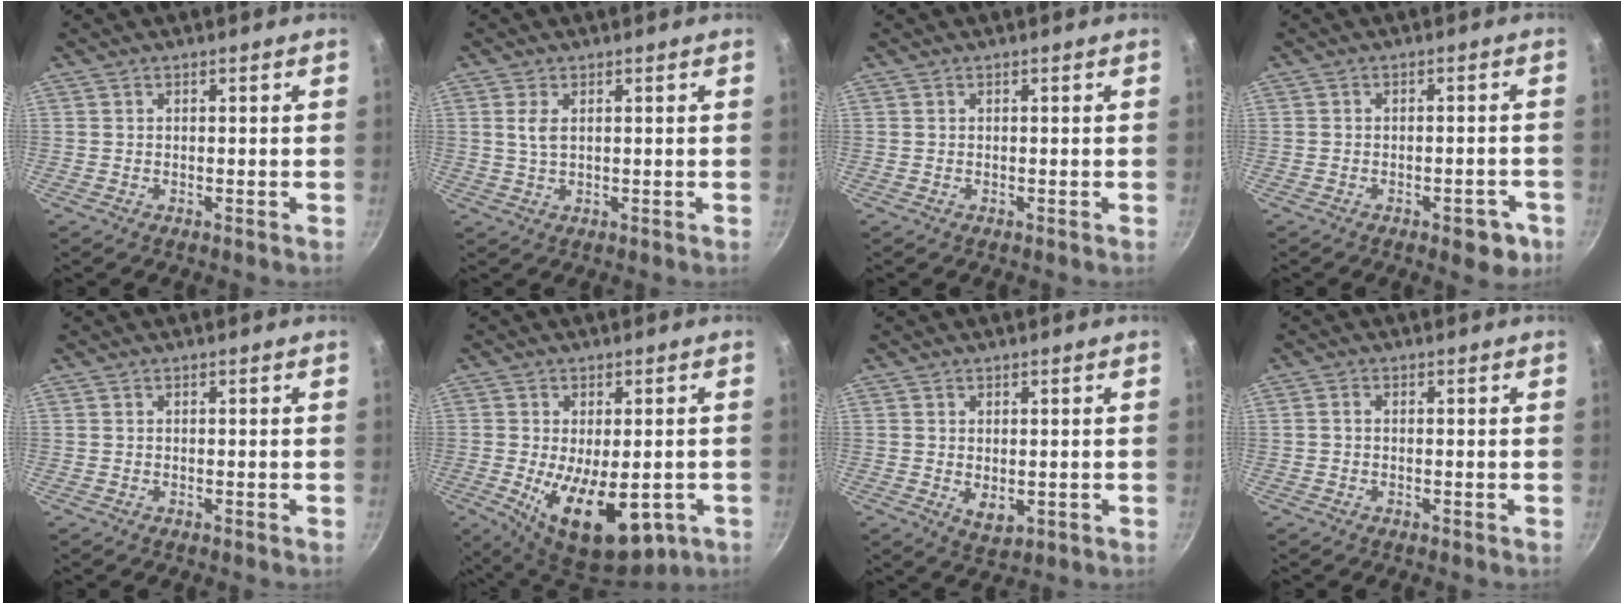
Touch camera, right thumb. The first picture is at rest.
{"total": 2.8, "force": [0.8, 1.3, 2.3], "torque": [-0.047, -0.004, 0.018]}
{"total": 0.0}
{"total": 5.6, "force": [-2.8, 2.9, 3.9], "torque": [-0.027, 0.024, -0.025]}
{"total": 0.0}
{"total": 16.4, "force": [-4.4, 8.3, 13.5], "torque": [-0.187, -0.017, -0.046]}
{"total": 3.8, "force": [-0.1, 2.4, 3.0], "torque": [-0.046, -0.016, 0.004]}
{"total": 1.0, "force": [-0.1, 0.8, 0.6], "torque": [-0.011, 0.007, -0.003]}